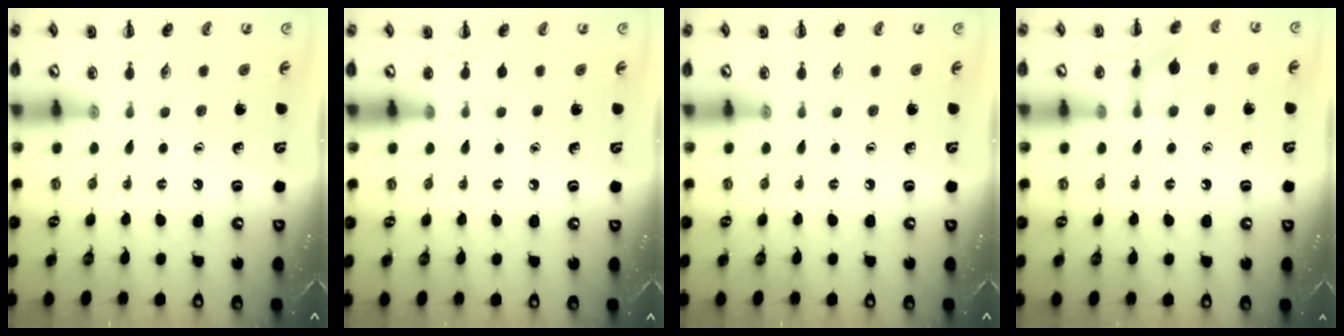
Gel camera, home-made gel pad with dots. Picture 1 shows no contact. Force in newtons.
{"total": 0.0}
{"total": 0.0}
{"total": 9.0, "press": 9.0, "slide": 0.5}